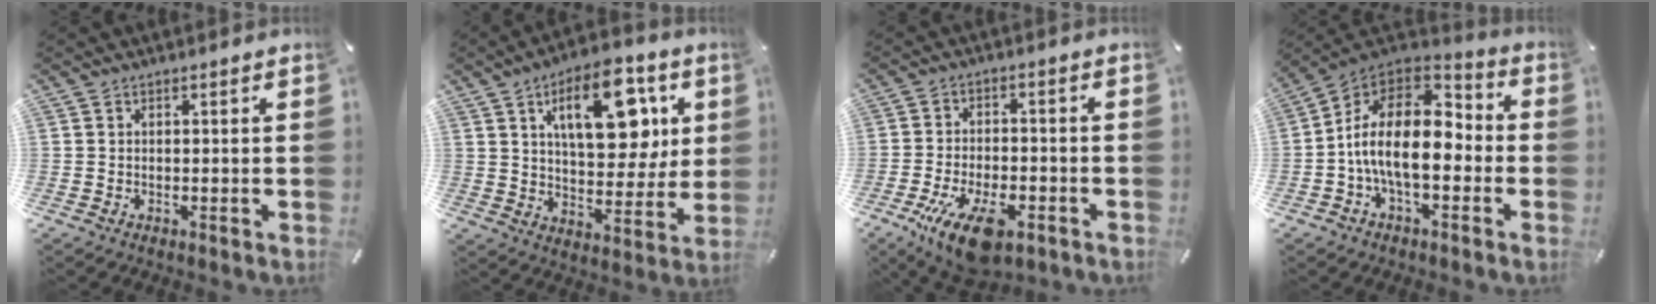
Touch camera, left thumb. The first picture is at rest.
{"total": 17.4, "force": [7.2, 9.1, 13.0], "torque": [-0.185, -0.017, 0.116]}
{"total": 12.5, "force": [-6.4, 5.8, 9.0], "torque": [-0.172, 0.028, -0.107]}
{"total": 17.5, "force": [-2.6, 9.3, 14.6], "torque": [-0.275, 0.014, -0.042]}